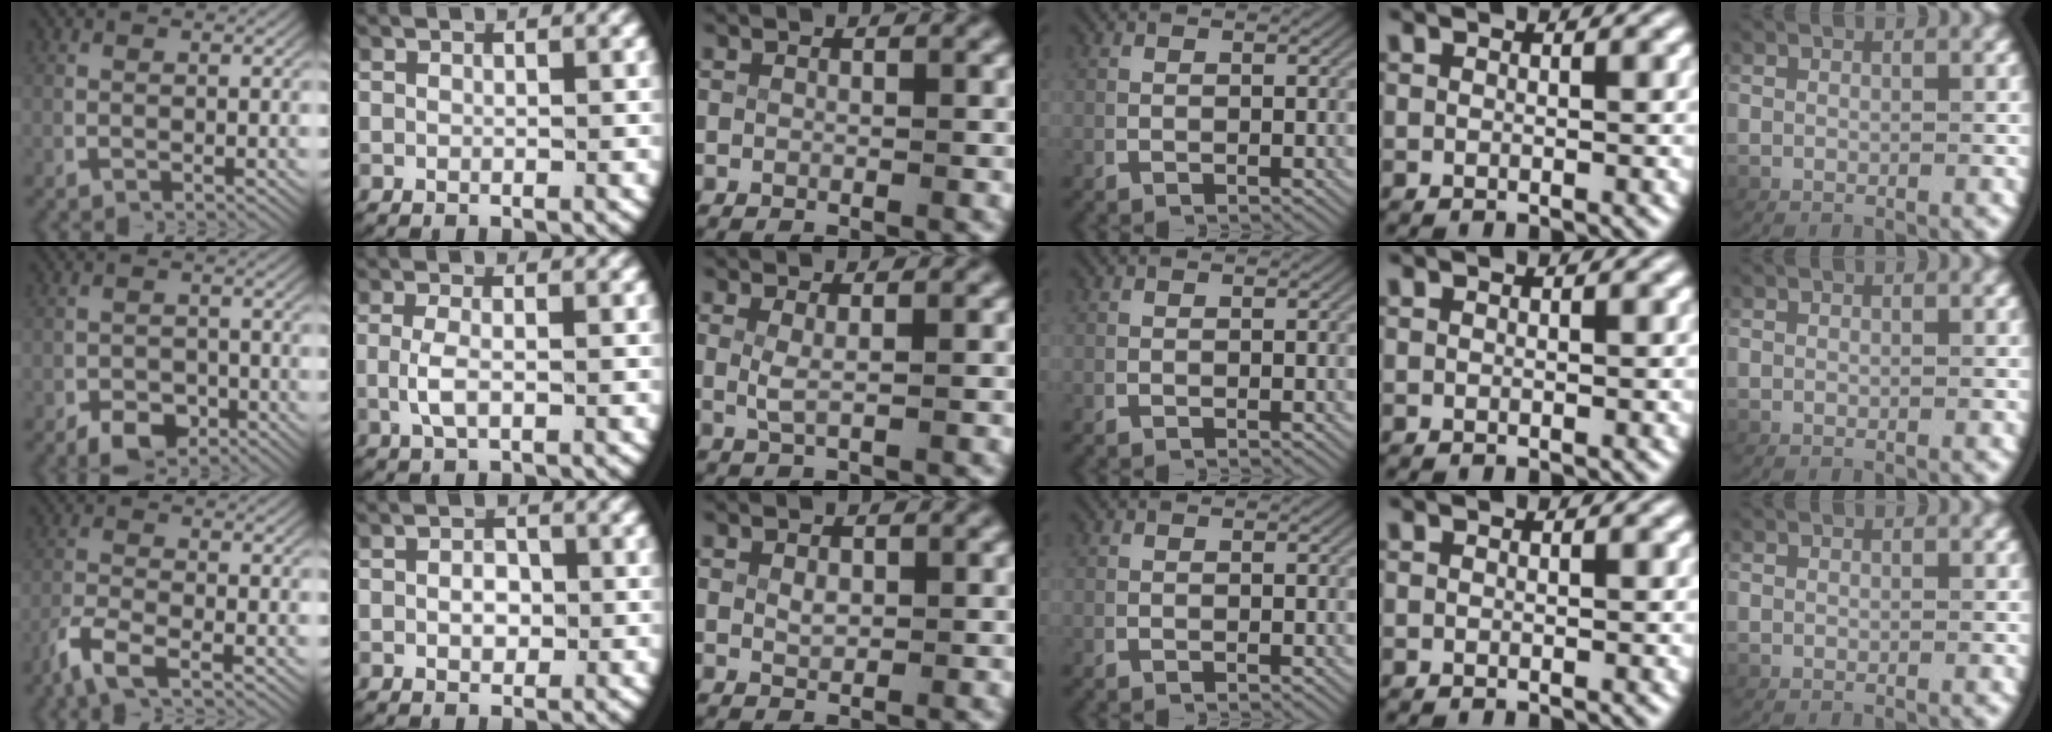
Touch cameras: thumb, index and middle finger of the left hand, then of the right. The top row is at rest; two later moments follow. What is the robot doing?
{"motion": "lift_and_place", "object": "card"}